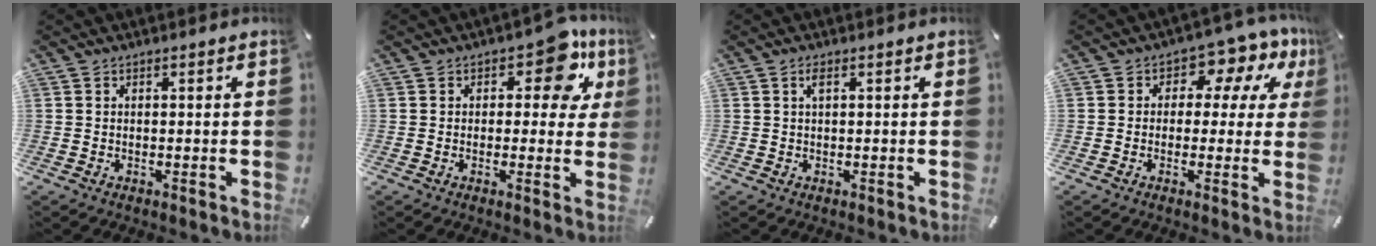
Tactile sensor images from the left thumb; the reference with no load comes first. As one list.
[{"total": 10.5, "force": [4.5, 5.6, 7.7], "torque": [-0.082, -0.019, 0.071]}, {"total": 1.5, "force": [0.5, 0.3, 1.4], "torque": [-0.029, 0.003, 0.007]}, {"total": 8.5, "force": [3.3, 5.6, 5.5], "torque": [-0.071, -0.020, 0.055]}]